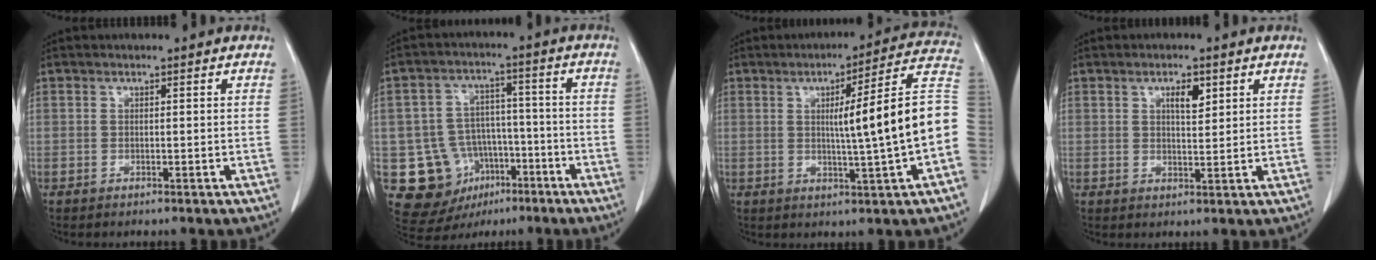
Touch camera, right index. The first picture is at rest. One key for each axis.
{"total": 12.1, "fx": -4.9, "fy": 10.3, "fz": 4.1, "tx": -0.070, "ty": 0.040, "tz": -0.063}
{"total": 15.2, "fx": -0.7, "fy": -0.9, "fz": 15.1, "tx": -0.193, "ty": 0.020, "tz": -0.015}
{"total": 3.3, "fx": 1.6, "fy": 1.1, "fz": 2.7, "tx": -0.043, "ty": -0.001, "tz": 0.026}